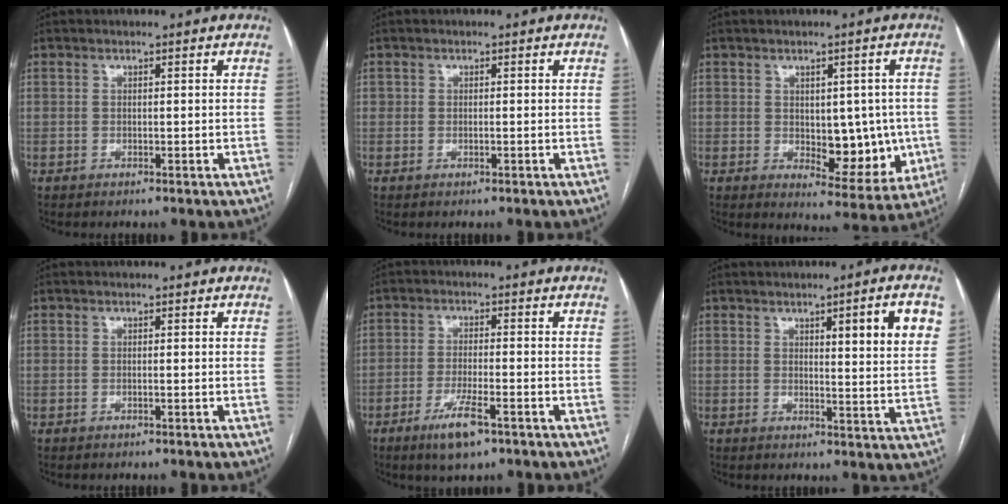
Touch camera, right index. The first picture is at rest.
{"total": 0.6, "force": [-0.2, 0.3, 0.4], "torque": [-0.007, 0.001, -0.002]}
{"total": 9.1, "force": [-0.7, 5.0, 7.6], "torque": [-0.078, 0.005, 0.006]}
{"total": 0.0}
{"total": 6.5, "force": [-3.8, 1.2, 5.1], "torque": [-0.101, -0.010, -0.062]}
{"total": 8.5, "force": [3.5, 0.3, 7.8], "torque": [-0.098, -0.006, 0.042]}